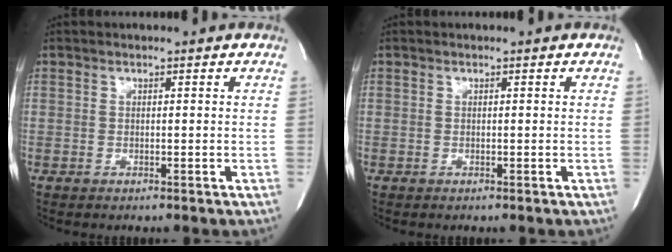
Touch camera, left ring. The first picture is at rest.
{"total": 0.0}